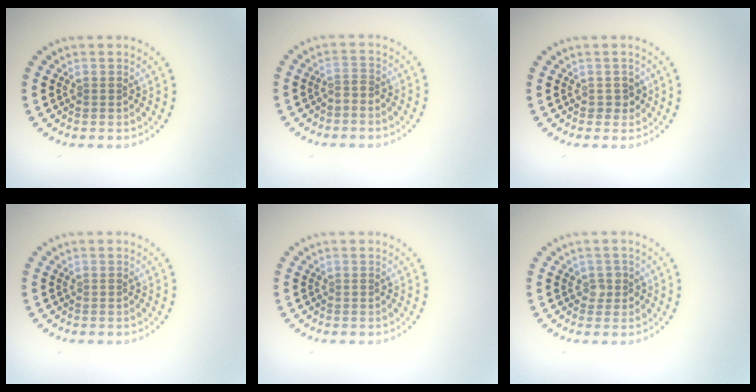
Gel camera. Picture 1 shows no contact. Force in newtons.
{"total": 0.7, "press": 0.3, "slide": 0.6}
{"total": 1.1, "press": 1.1, "slide": 0.3}
{"total": 0.0}
{"total": 0.0}
{"total": 1.0, "press": 0.9, "slide": 0.4}